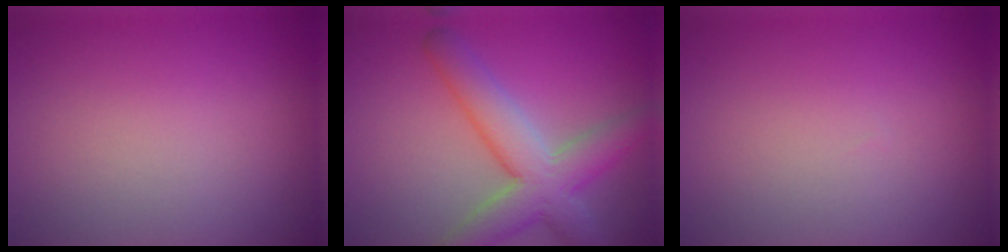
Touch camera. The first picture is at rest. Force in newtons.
{"total": 6.7, "press": 6.7, "slide": 0.4}
{"total": 0.0}